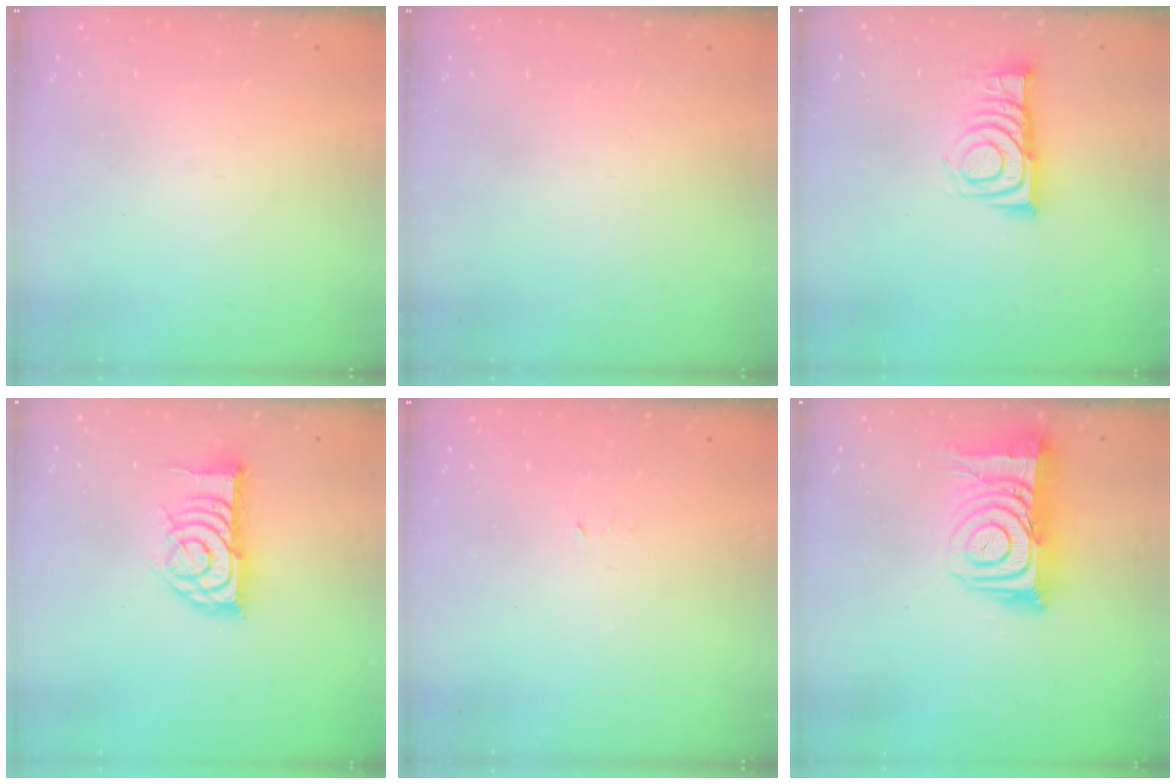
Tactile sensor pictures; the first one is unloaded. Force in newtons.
{"total": 1.9, "press": 1.9, "slide": 0.1}
{"total": 9.7, "press": 9.7, "slide": 0.4}
{"total": 13.9, "press": 13.9, "slide": 0.6}
{"total": 2.4, "press": 2.4, "slide": 0.4}
{"total": 15.7, "press": 15.6, "slide": 1.2}